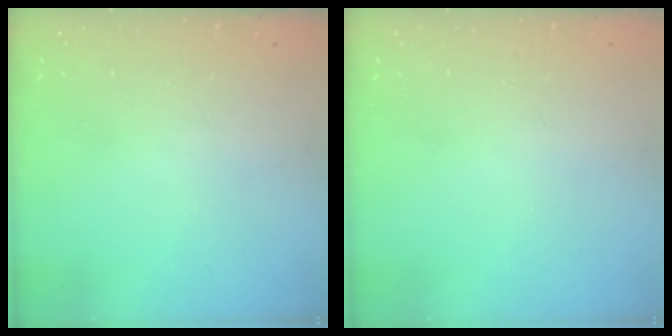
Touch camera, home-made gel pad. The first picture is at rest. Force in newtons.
{"total": 0.0}